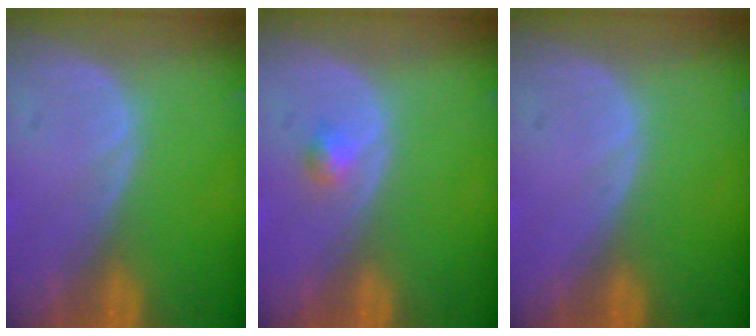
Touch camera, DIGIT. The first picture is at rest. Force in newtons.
{"total": 1.5, "press": 1.3, "slide": 0.8}
{"total": 0.0}